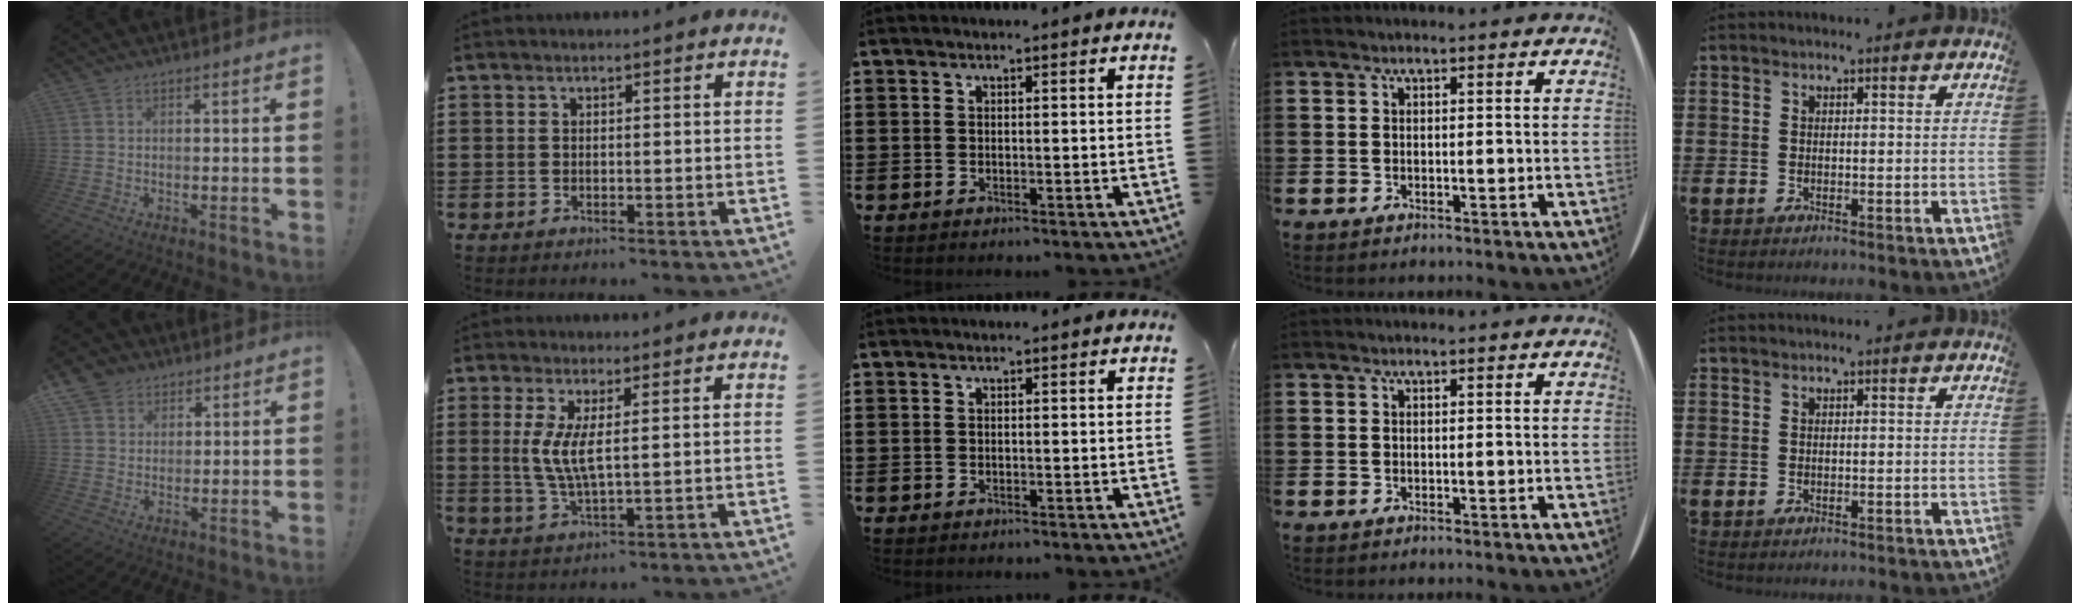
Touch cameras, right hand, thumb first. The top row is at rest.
{"thumb": {"total": 6.2, "force": [3.9, 4.7, 0.9], "torque": [-0.014, -0.025, 0.077]}, "index": {"total": 5.0, "force": [0.9, 1.0, 4.8], "torque": [-0.103, -0.006, 0.013]}}